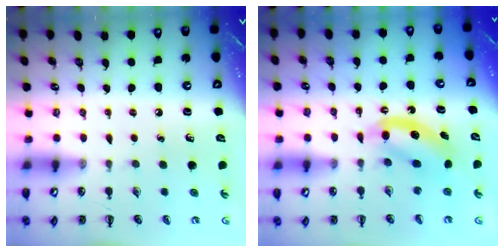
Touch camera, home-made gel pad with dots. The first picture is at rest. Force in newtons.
{"total": 5.8, "press": 5.7, "slide": 0.7}